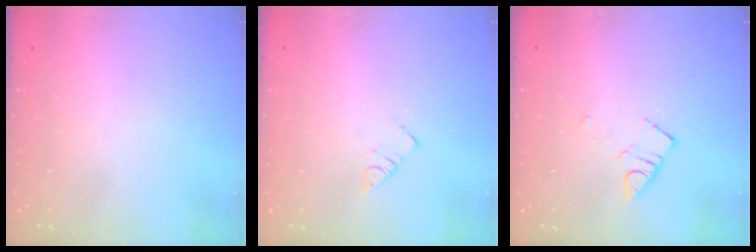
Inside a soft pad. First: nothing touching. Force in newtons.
{"total": 2.5, "press": 2.5, "slide": 0.1}
{"total": 3.4, "press": 3.4, "slide": 0.5}